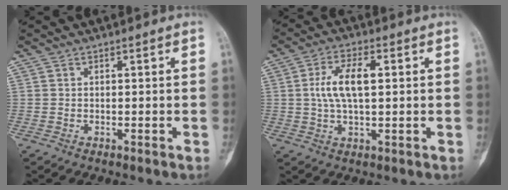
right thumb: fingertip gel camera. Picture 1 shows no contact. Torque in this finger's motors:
{"motor_torque": [0.01, 0.01, 0.79, 0.21, 0.09]}